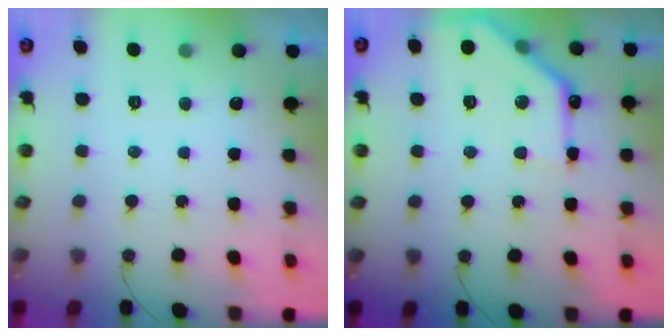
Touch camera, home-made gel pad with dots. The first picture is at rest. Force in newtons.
{"total": 13.9, "press": 13.8, "slide": 0.7}